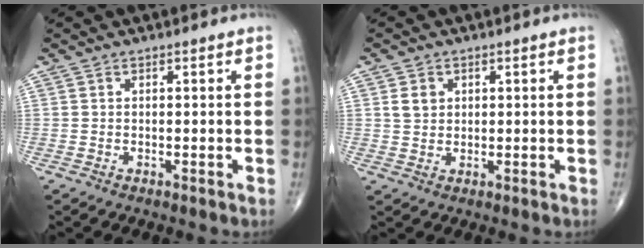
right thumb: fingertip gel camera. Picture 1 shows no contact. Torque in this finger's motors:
{"motor_torque": [0.29, 0.18, 0.33, -0.14, 0.02]}